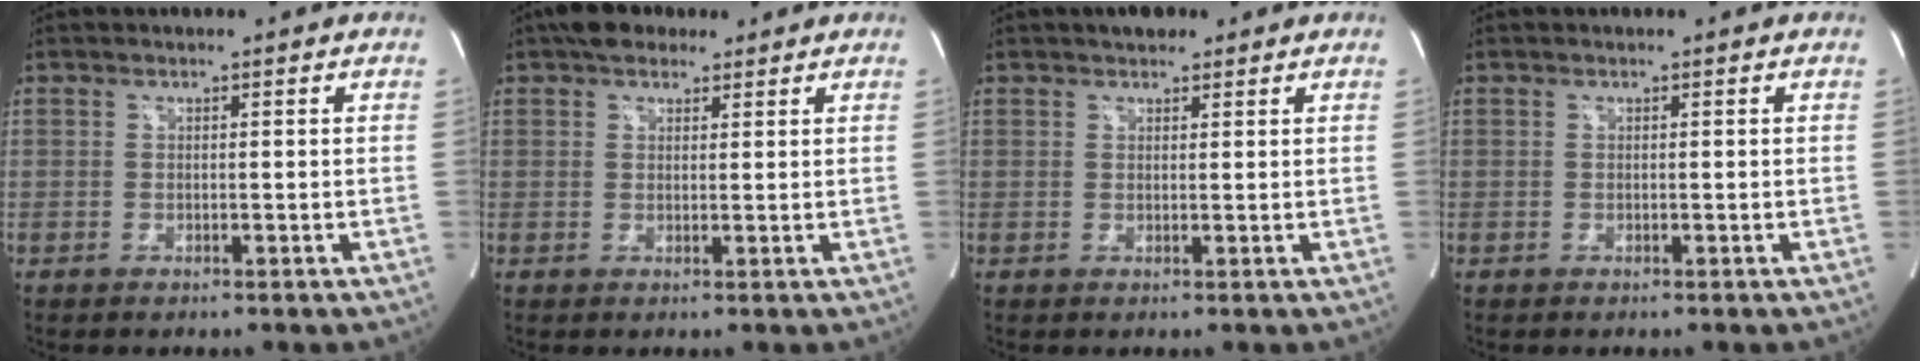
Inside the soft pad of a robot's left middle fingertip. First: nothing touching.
{"total": 5.1, "force": [3.8, 2.6, 2.1], "torque": [-0.037, 0.027, 0.066]}
{"total": 2.9, "force": [2.2, 1.4, 1.3], "torque": [-0.021, 0.014, 0.031]}
{"total": 0.0}